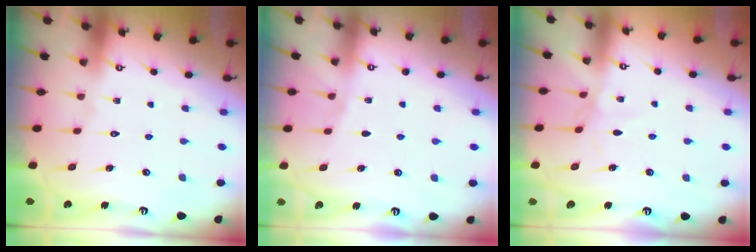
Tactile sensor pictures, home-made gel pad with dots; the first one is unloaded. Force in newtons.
{"total": 2.1, "press": 1.9, "slide": 0.9}
{"total": 2.2, "press": 2.2, "slide": 0.4}